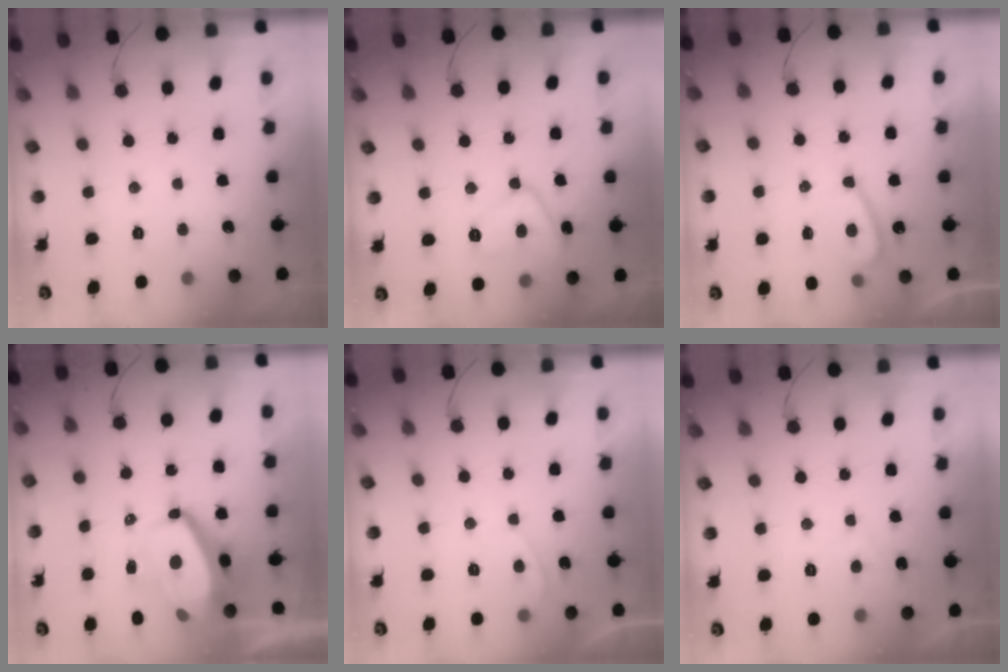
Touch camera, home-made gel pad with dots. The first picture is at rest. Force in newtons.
{"total": 9.0, "press": 9.0, "slide": 0.7}
{"total": 5.5, "press": 5.3, "slide": 1.6}
{"total": 9.4, "press": 9.3, "slide": 1.1}
{"total": 1.1, "press": 1.0, "slide": 0.5}
{"total": 1.7, "press": 1.5, "slide": 0.7}